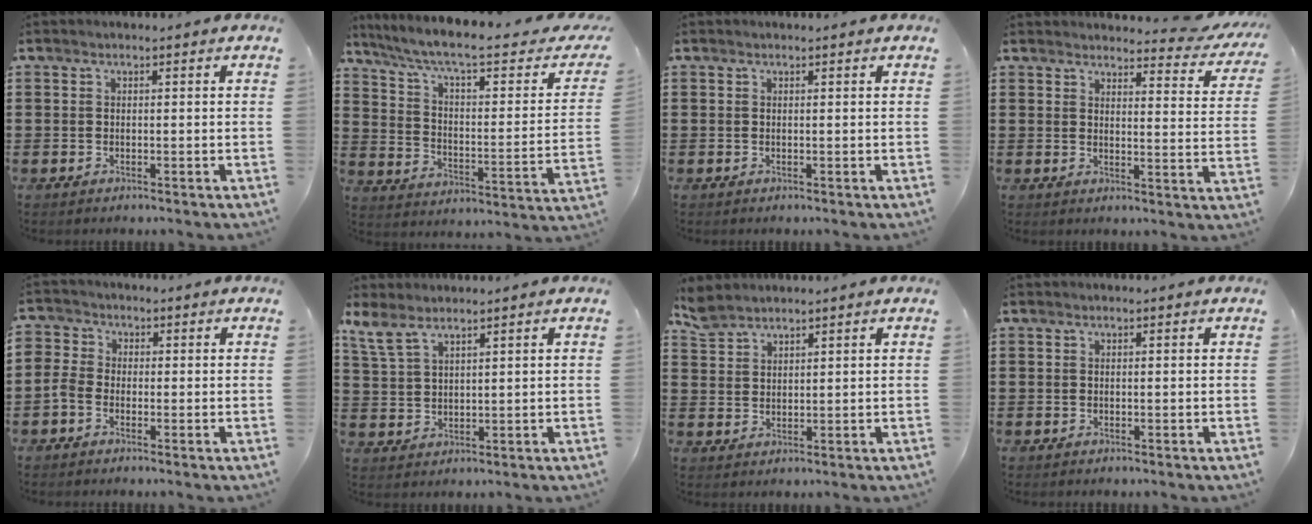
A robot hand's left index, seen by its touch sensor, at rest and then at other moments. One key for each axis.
{"total": 8.2, "fx": 6.1, "fy": 0.8, "fz": 5.4, "tx": -0.128, "ty": -0.038, "tz": 0.097}
{"total": 0.0}
{"total": 4.0, "fx": 3.8, "fy": 0.2, "fz": 1.3, "tx": -0.025, "ty": -0.024, "tz": 0.063}
{"total": 2.4, "fx": -1.4, "fy": 1.7, "fz": 1.0, "tx": -0.029, "ty": 0.005, "tz": -0.029}
{"total": 4.4, "fx": 3.2, "fy": 1.3, "fz": 2.7, "tx": -0.062, "ty": -0.002, "tz": 0.060}
{"total": 3.1, "fx": 2.9, "fy": 1.0, "fz": 0.5, "tx": -0.019, "ty": -0.003, "tz": 0.057}
{"total": 0.0}